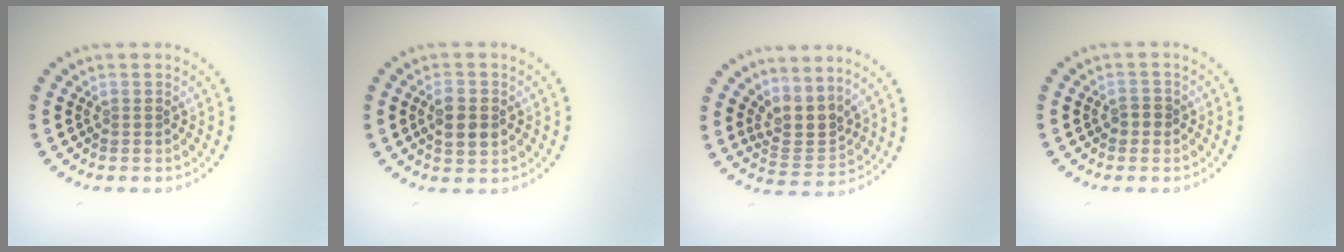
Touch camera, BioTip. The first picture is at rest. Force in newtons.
{"total": 2.6, "press": 2.6, "slide": 0.2}
{"total": 2.9, "press": 2.0, "slide": 2.1}
{"total": 1.1, "press": 1.1, "slide": 0.4}